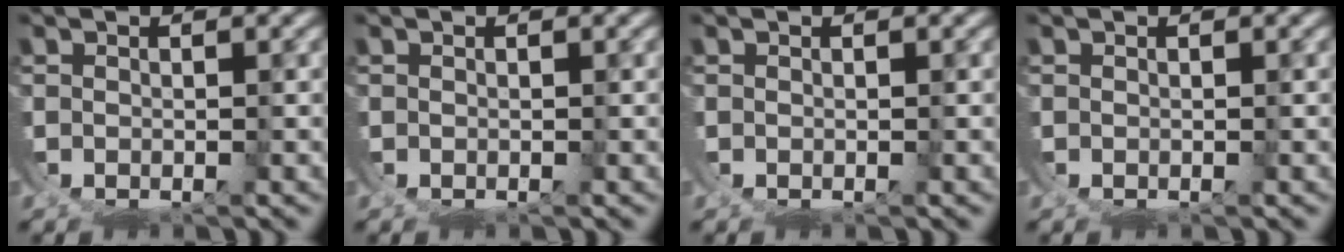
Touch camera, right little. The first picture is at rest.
{"total": 0.0}
{"total": 0.0}
{"total": 0.0}